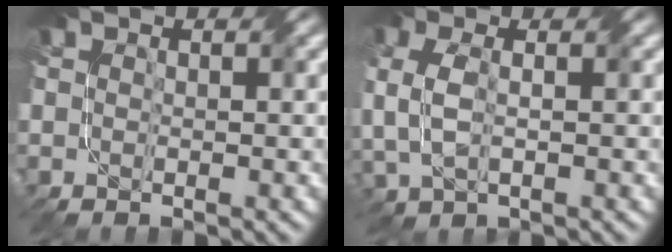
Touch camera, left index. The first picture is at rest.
{"total": 3.5, "force": [0.4, 2.0, 2.8], "torque": [-0.079, 0.001, 0.014]}